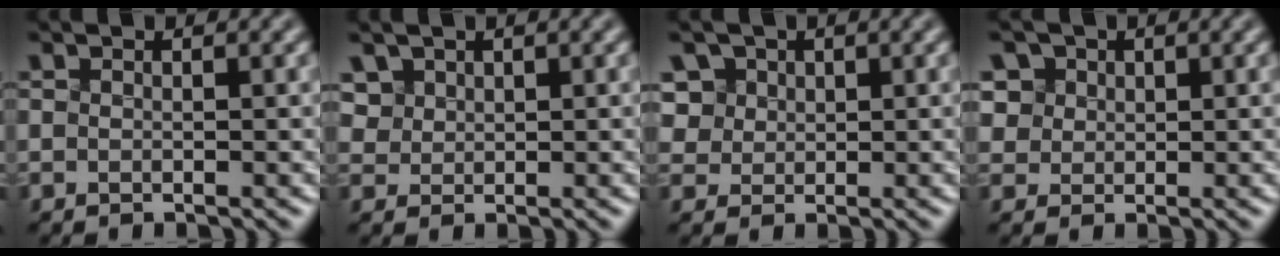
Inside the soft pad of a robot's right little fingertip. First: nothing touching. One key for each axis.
{"total": 4.3, "fx": 2.2, "fy": 3.1, "fz": 2.0, "tx": -0.045, "ty": 0.012, "tz": 0.040}
{"total": 6.6, "fx": 3.0, "fy": 5.1, "fz": 3.0, "tx": -0.057, "ty": 0.022, "tz": 0.041}
{"total": 6.4, "fx": 3.2, "fy": 4.9, "fz": 2.6, "tx": -0.058, "ty": 0.020, "tz": 0.048}